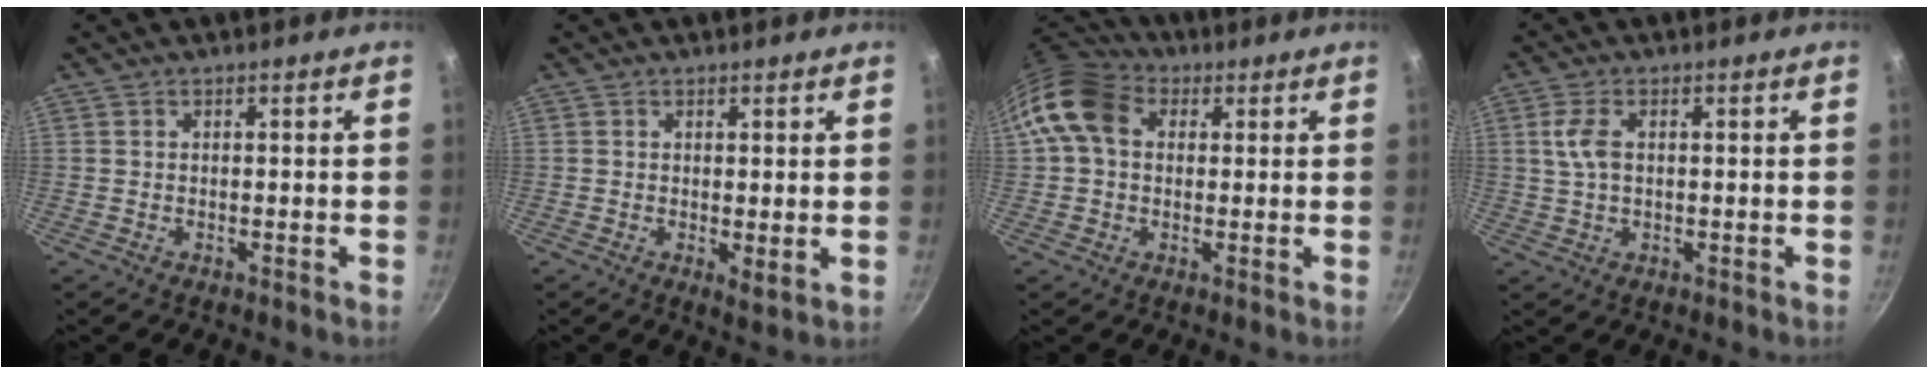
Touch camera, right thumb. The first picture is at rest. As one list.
[{"total": 2.7, "force": [0.7, 1.1, 2.3], "torque": [-0.035, -0.015, 0.010]}, {"total": 10.9, "force": [2.3, 8.3, 6.8], "torque": [-0.108, 0.020, 0.023]}, {"total": 4.6, "force": [0.8, 2.6, 3.7], "torque": [-0.077, 0.005, 0.014]}]